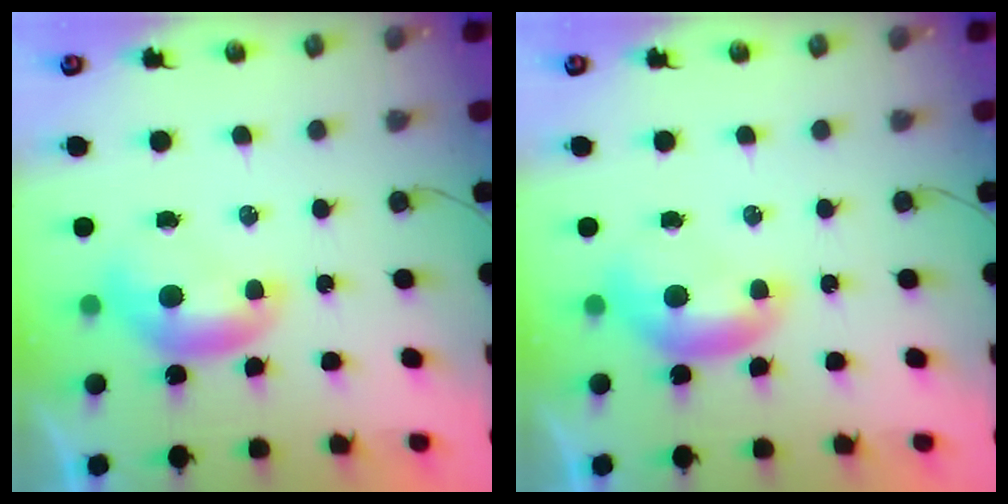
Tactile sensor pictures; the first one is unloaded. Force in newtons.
{"total": 0.0}